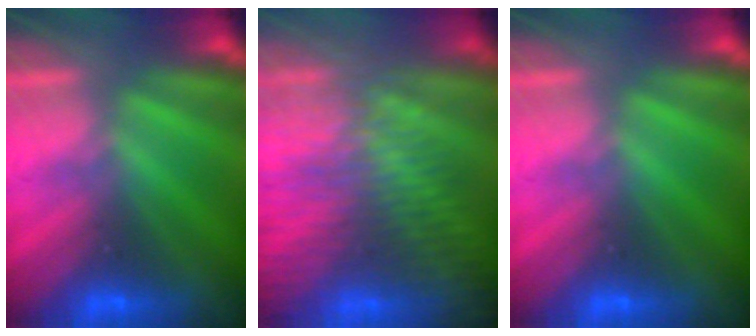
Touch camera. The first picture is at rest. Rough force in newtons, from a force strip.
{"total": 9.0}
{"total": 0.0}